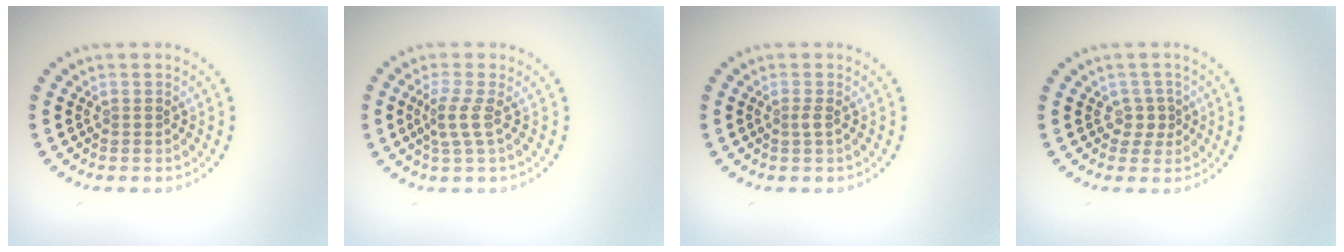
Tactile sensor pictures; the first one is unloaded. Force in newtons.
{"total": 2.2, "press": 1.5, "slide": 1.6}
{"total": 0.8, "press": 0.5, "slide": 0.6}
{"total": 1.6, "press": 1.2, "slide": 1.1}